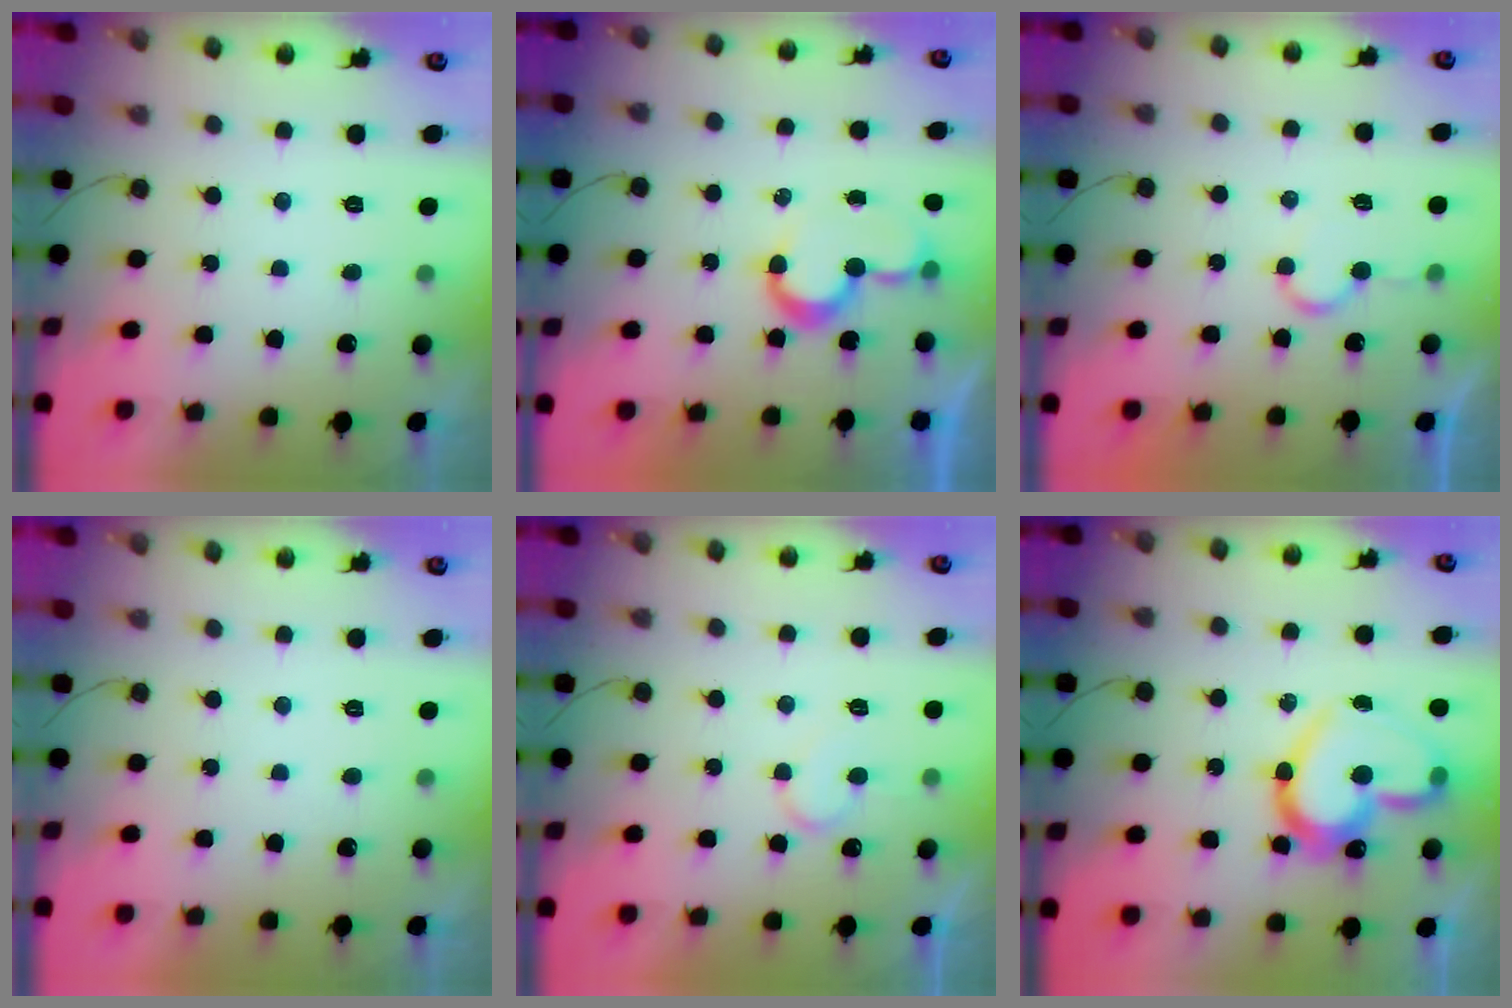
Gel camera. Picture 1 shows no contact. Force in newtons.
{"total": 7.4, "press": 7.4, "slide": 0.4}
{"total": 4.7, "press": 4.7, "slide": 0.3}
{"total": 1.7, "press": 1.6, "slide": 0.0}
{"total": 6.2, "press": 6.1, "slide": 0.5}
{"total": 21.2, "press": 21.1, "slide": 1.9}